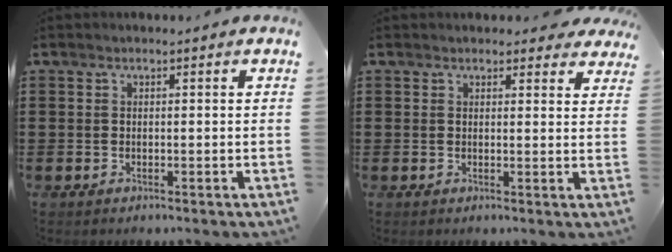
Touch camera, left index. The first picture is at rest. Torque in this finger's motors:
{"motor_torque": [2.14, 0.00, 0.17, -0.06]}